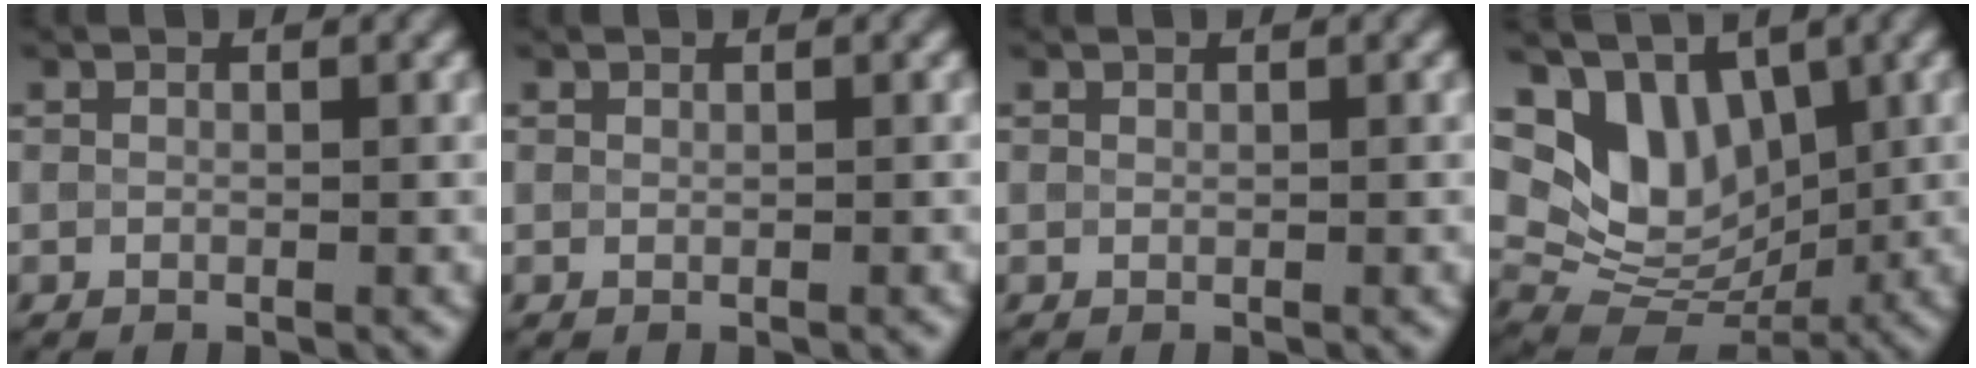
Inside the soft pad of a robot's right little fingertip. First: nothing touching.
{"total": 0.0}
{"total": 0.0}
{"total": 7.8, "force": [3.0, 5.2, 4.9], "torque": [-0.093, -0.012, 0.051]}